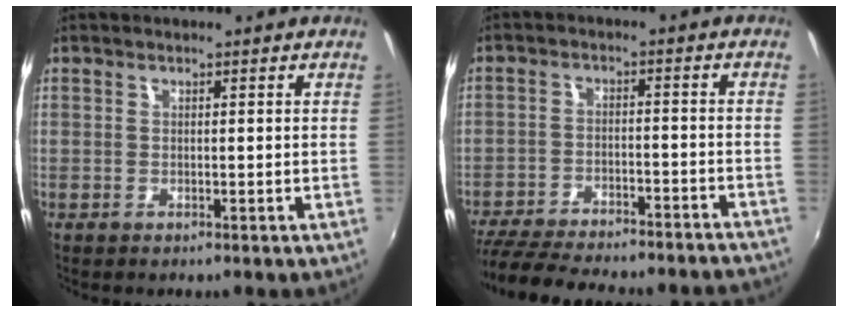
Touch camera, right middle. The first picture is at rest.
{"total": 24.0, "force": [-21.0, 5.5, 10.3], "torque": [-0.208, -0.021, -0.285]}